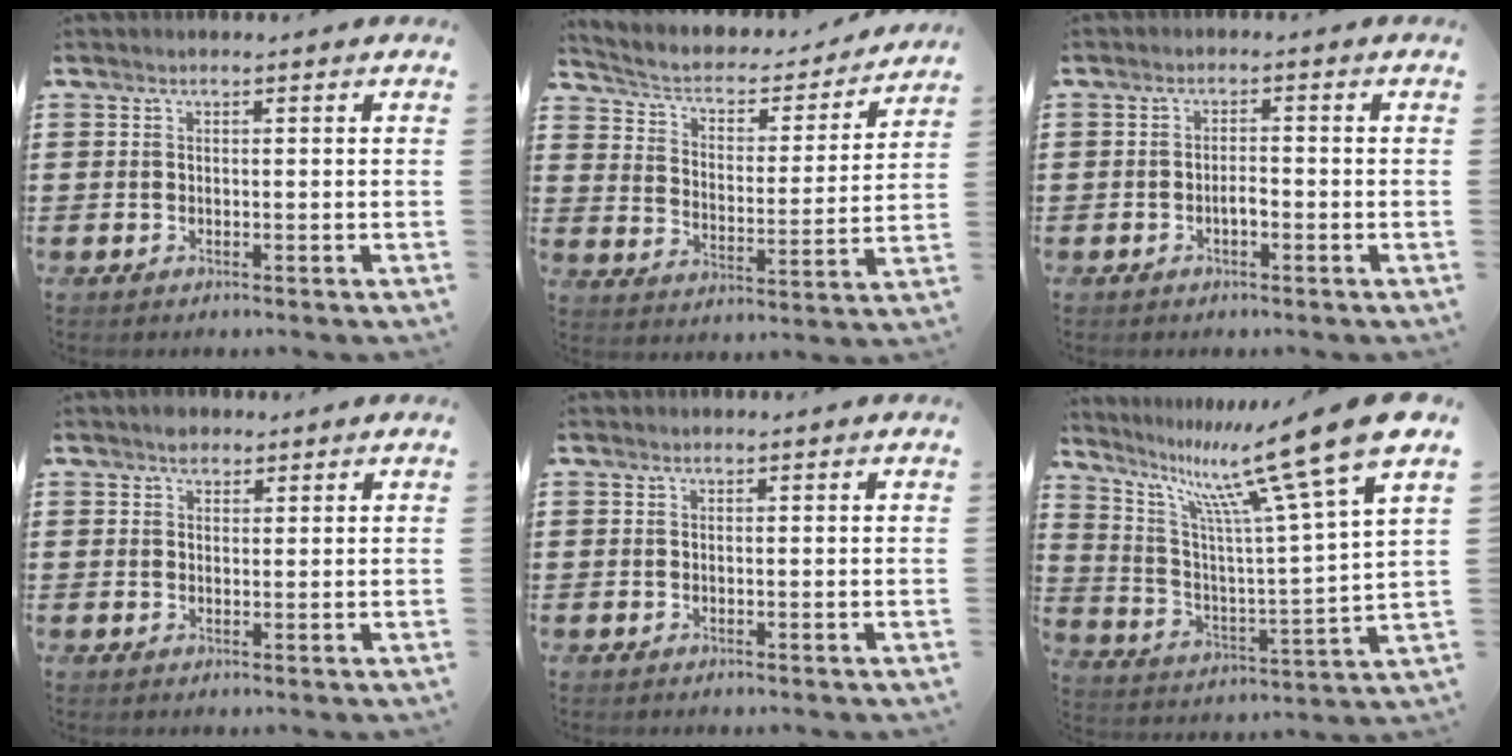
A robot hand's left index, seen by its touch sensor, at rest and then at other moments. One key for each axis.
{"total": 3.3, "fx": 2.6, "fy": 1.6, "fz": 1.4, "tx": -0.046, "ty": -0.021, "tz": 0.034}
{"total": 1.9, "fx": -0.7, "fy": 0.6, "fz": 1.6, "tx": -0.032, "ty": 0.003, "tz": -0.013}
{"total": 1.9, "fx": 1.5, "fy": 1.0, "fz": 0.5, "tx": -0.005, "ty": 0.000, "tz": 0.028}
{"total": 0.0}
{"total": 17.0, "fx": 11.9, "fy": 1.1, "fz": 12.1, "tx": -0.235, "ty": -0.073, "tz": 0.184}